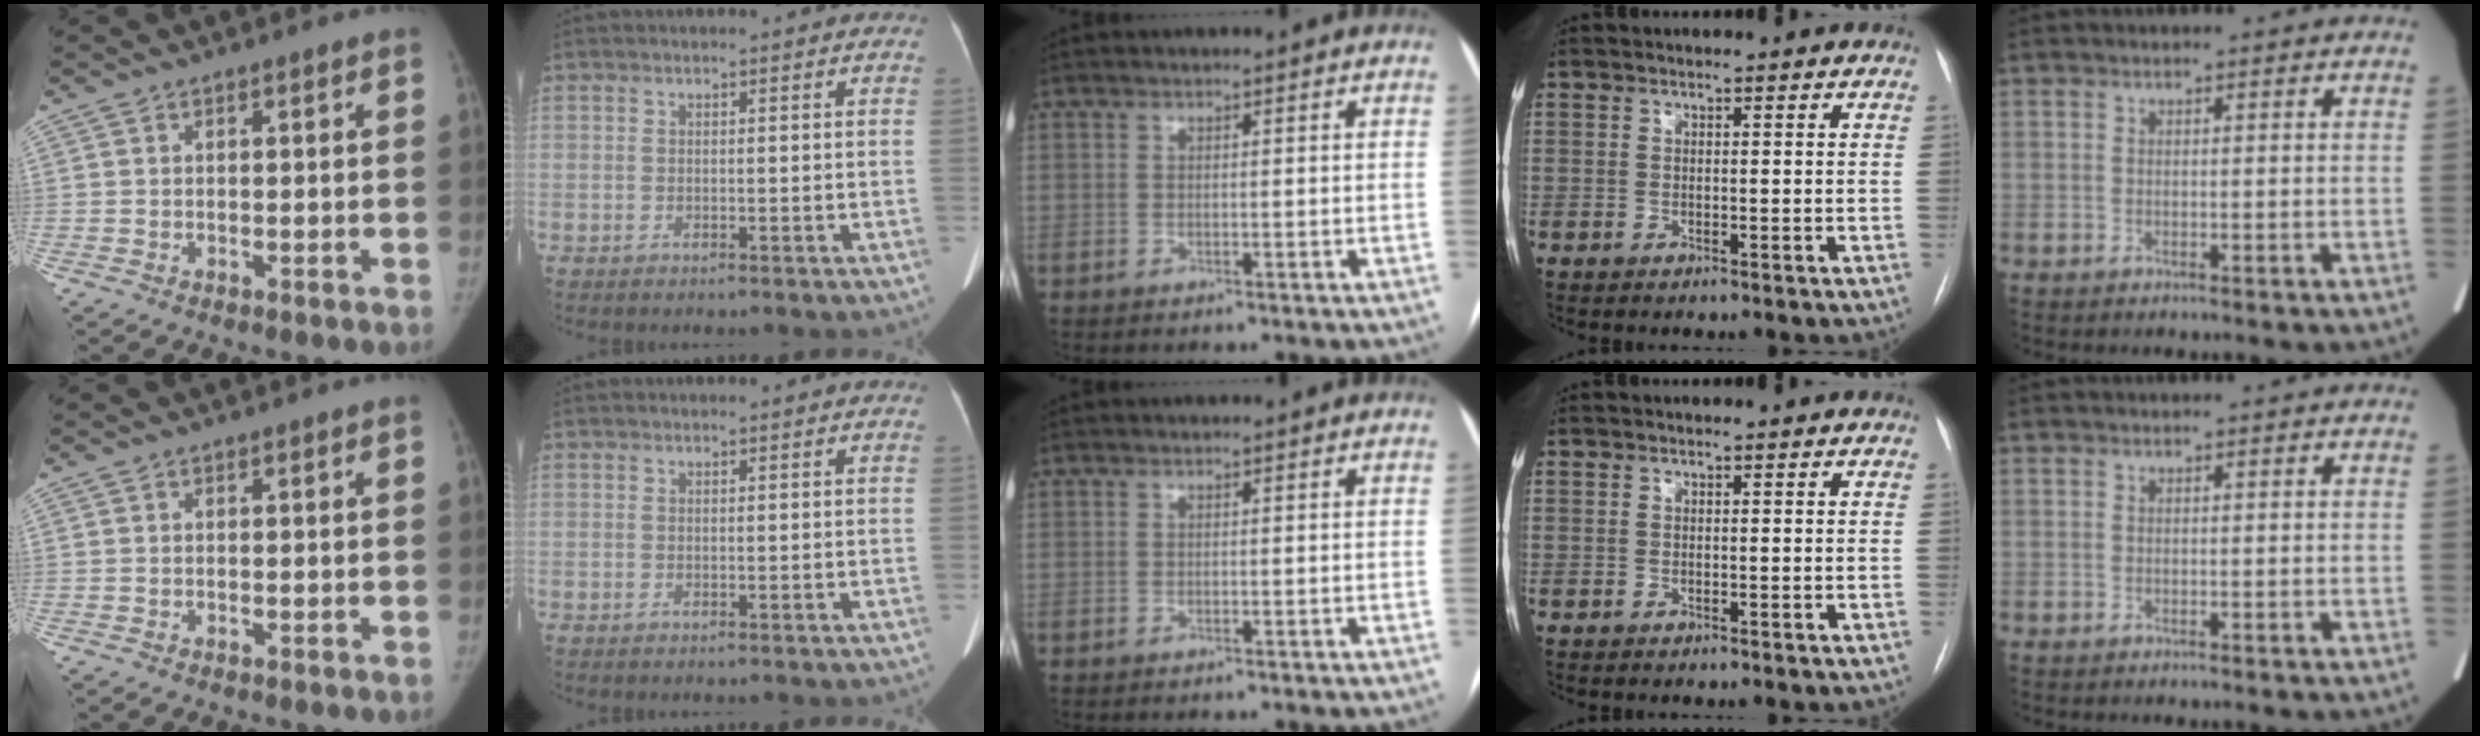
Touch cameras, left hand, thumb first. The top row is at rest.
{}